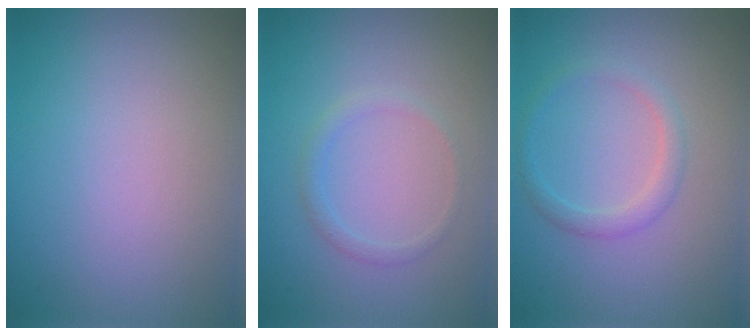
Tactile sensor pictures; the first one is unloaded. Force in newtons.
{"total": 1.2, "press": 1.2, "slide": 0.0}
{"total": 1.7, "press": 1.7, "slide": 0.0}